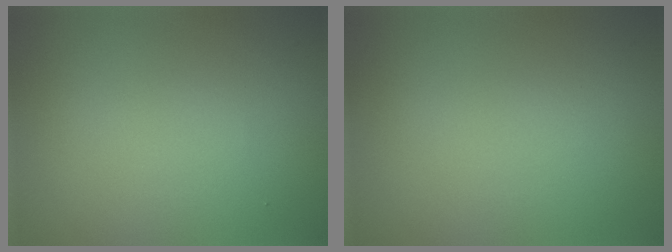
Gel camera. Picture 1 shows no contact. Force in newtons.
{"total": 0.0}